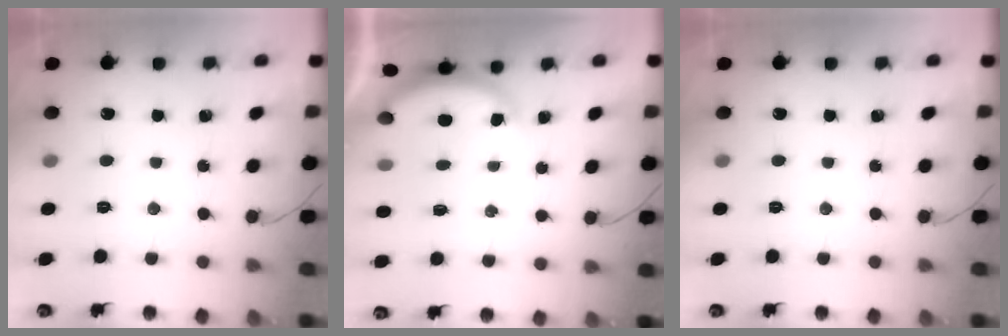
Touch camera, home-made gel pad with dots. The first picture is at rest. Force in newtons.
{"total": 2.2, "press": 2.2, "slide": 0.5}
{"total": 0.0}